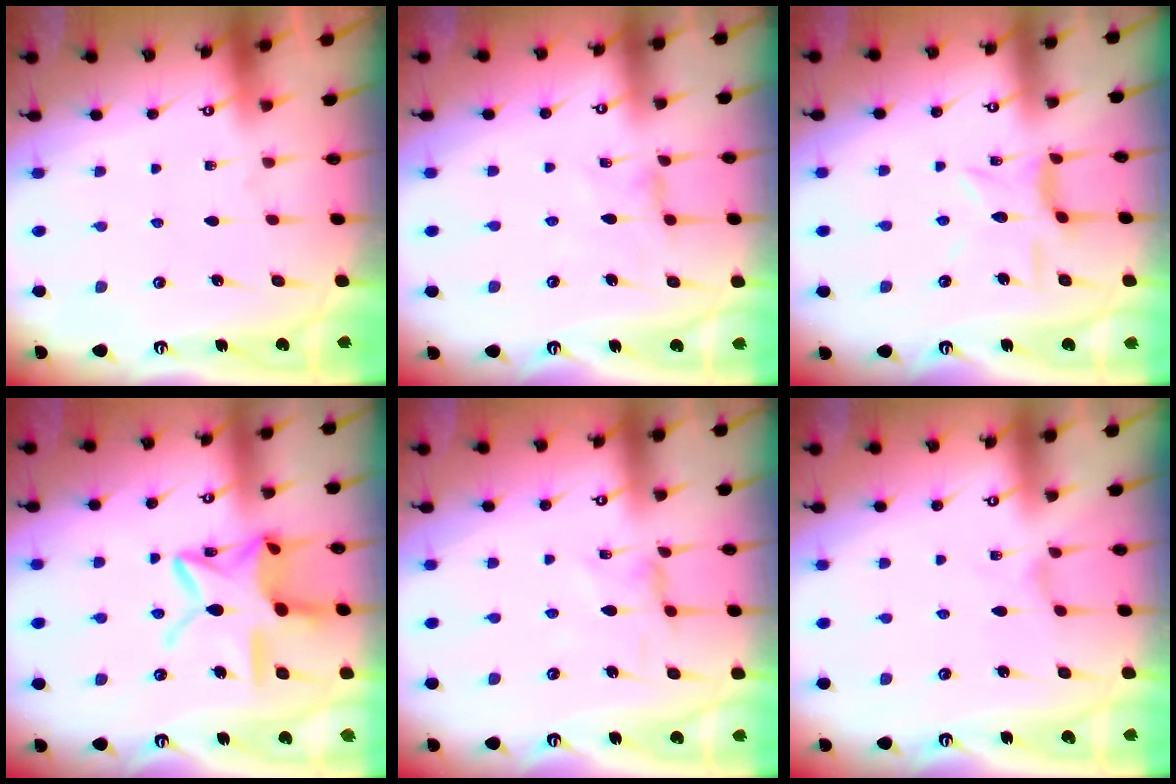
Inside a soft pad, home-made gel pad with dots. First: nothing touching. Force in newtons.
{"total": 0.9, "press": 0.8, "slide": 0.3}
{"total": 5.6, "press": 5.6, "slide": 0.5}
{"total": 16.3, "press": 16.3, "slide": 1.1}
{"total": 0.9, "press": 0.9, "slide": 0.3}
{"total": 0.0}